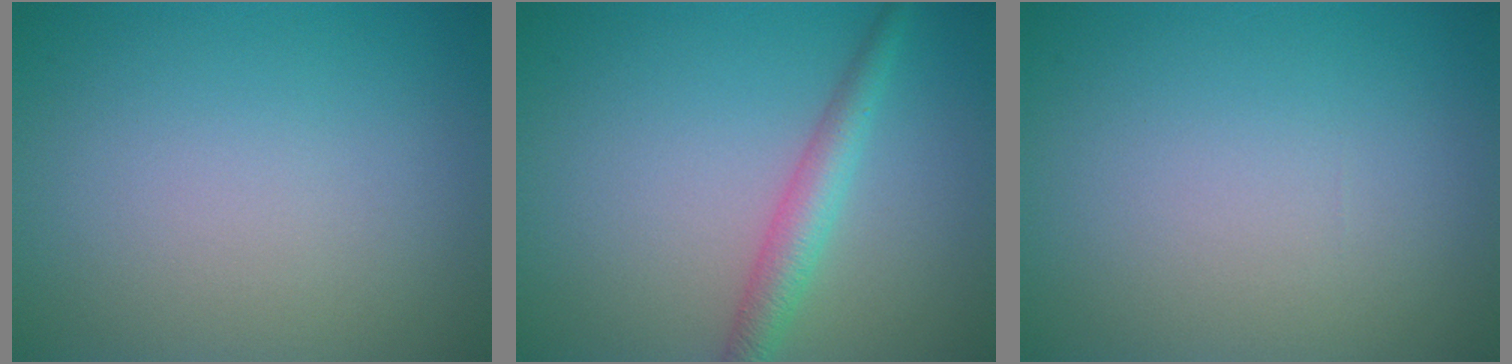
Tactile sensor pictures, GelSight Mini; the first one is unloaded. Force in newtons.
{"total": 2.8, "press": 2.8, "slide": 0.0}
{"total": 0.0}